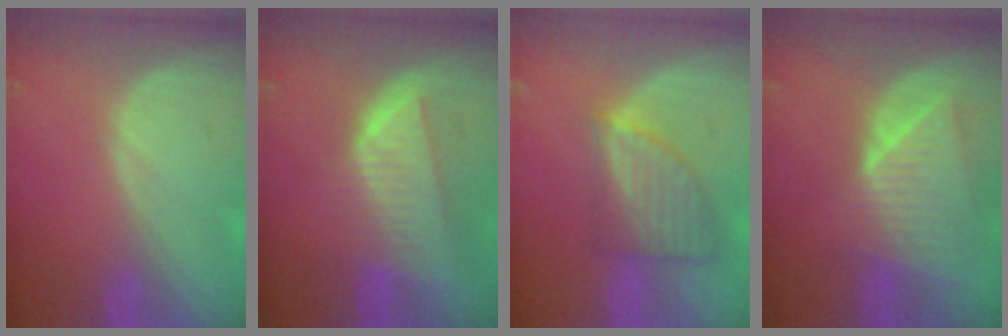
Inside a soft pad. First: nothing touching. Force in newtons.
{"total": 8.1, "press": 7.2, "slide": 3.8}
{"total": 7.6, "press": 6.7, "slide": 3.5}
{"total": 9.0, "press": 8.0, "slide": 4.1}